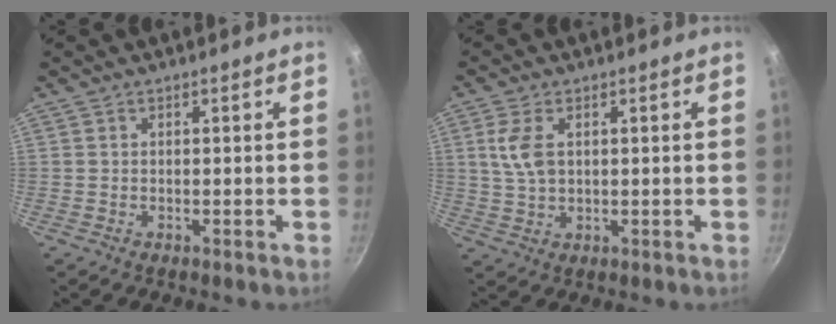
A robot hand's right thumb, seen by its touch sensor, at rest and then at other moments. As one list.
[{"total": 5.9, "force": [1.5, 3.4, 4.6], "torque": [-0.090, -0.001, 0.029]}]